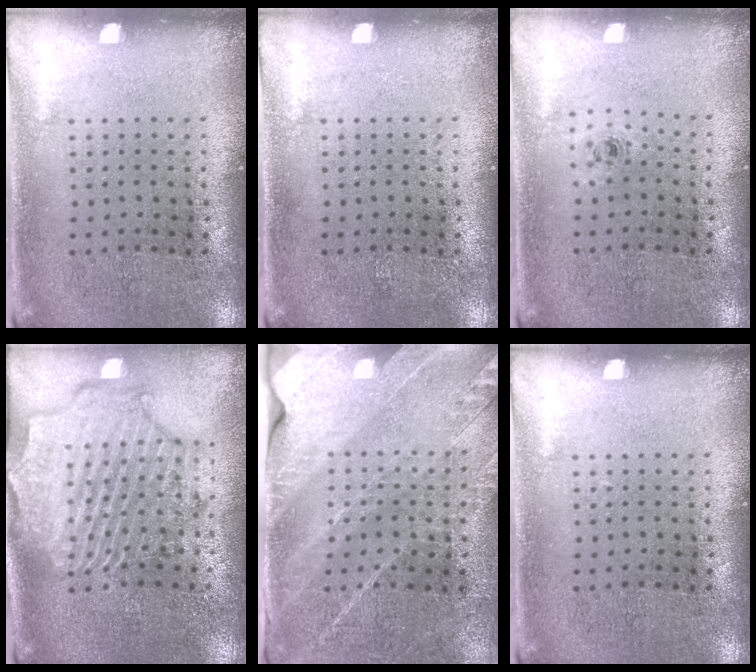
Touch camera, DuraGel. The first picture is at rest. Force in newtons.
{"total": 0.0}
{"total": 0.5, "press": 0.3, "slide": 0.4}
{"total": 2.5, "press": 2.2, "slide": 1.1}
{"total": 2.6, "press": 2.6, "slide": 0.0}
{"total": 0.0}